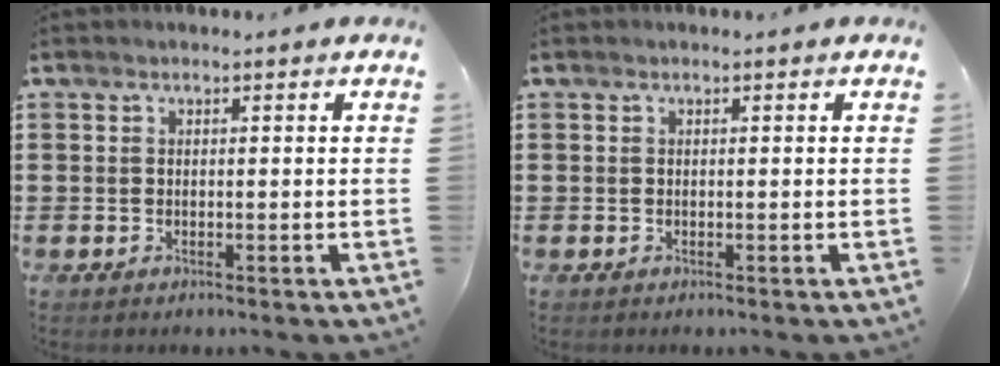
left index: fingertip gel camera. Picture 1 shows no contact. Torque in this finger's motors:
{"motor_torque": [0.00, 0.00, -0.02, 0.00]}